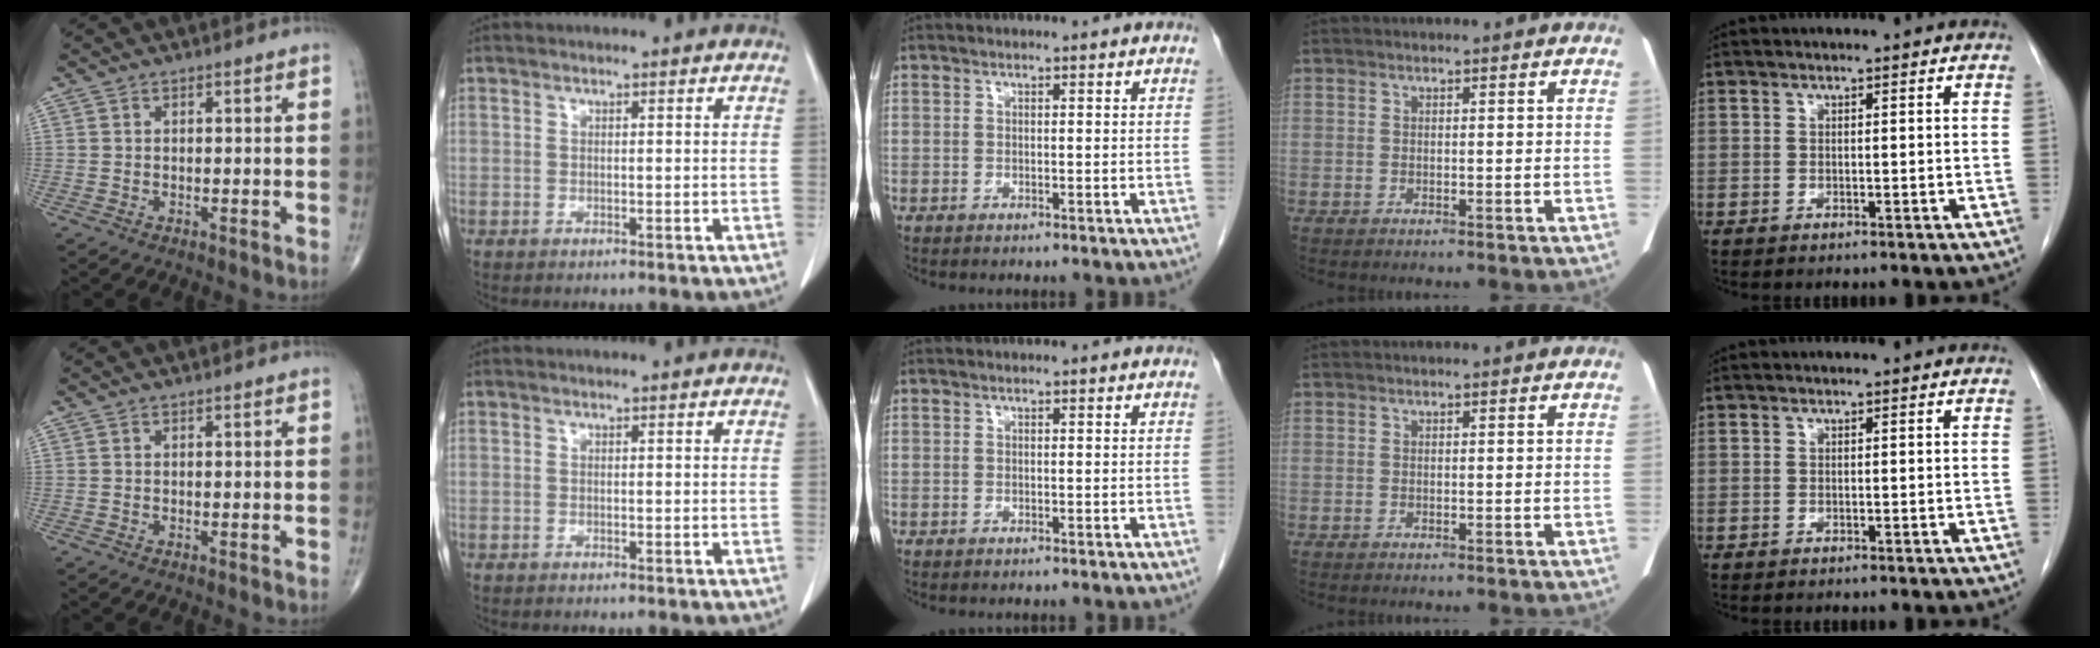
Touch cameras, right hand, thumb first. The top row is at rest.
{}